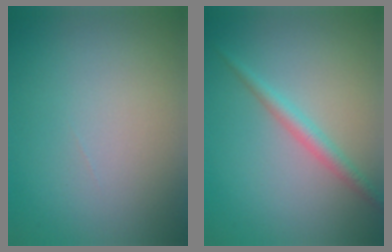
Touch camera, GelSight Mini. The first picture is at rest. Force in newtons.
{"total": 2.0, "press": 2.0, "slide": 0.1}